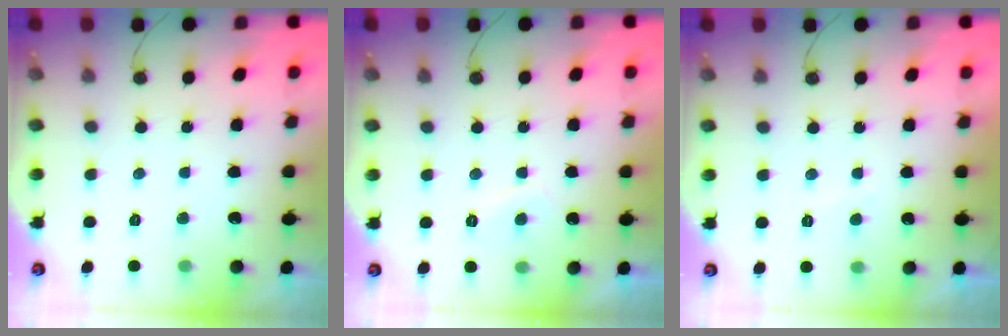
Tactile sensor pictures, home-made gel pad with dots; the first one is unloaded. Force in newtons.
{"total": 2.3, "press": 2.2, "slide": 0.7}
{"total": 0.9, "press": 0.7, "slide": 0.6}